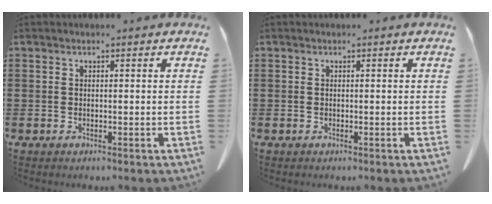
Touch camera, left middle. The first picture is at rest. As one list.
[{"total": 0.0}]